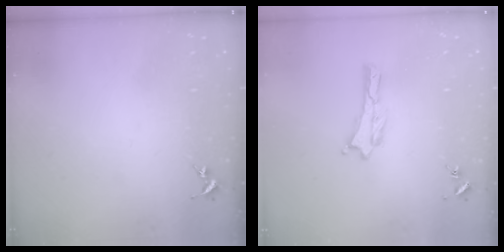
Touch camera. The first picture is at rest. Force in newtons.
{"total": 0.0}